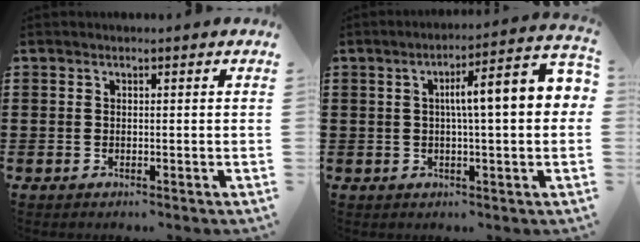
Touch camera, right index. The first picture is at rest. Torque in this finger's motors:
{"motor_torque": [1.45, -0.69, 1.05, 0.15]}